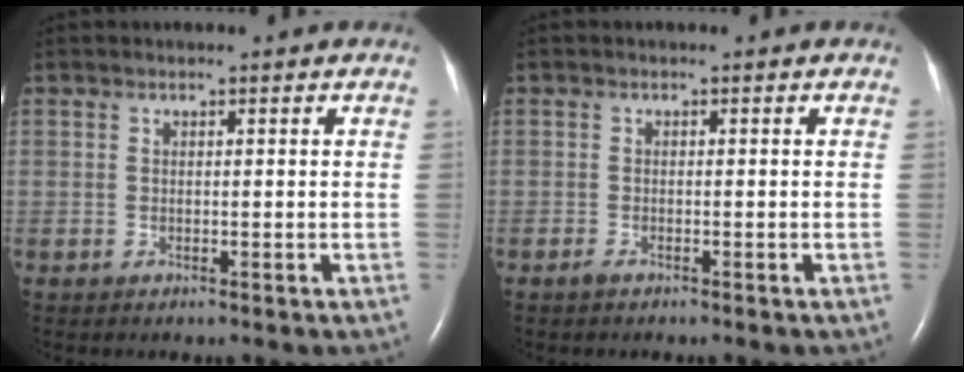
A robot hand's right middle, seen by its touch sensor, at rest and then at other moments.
{"total": 0.9, "force": [-0.7, 0.1, 0.5], "torque": [-0.017, -0.002, -0.012]}